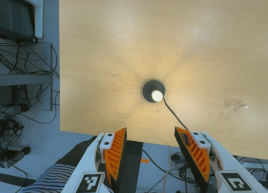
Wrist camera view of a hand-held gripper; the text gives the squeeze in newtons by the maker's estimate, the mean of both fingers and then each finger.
{"total": 0.0}